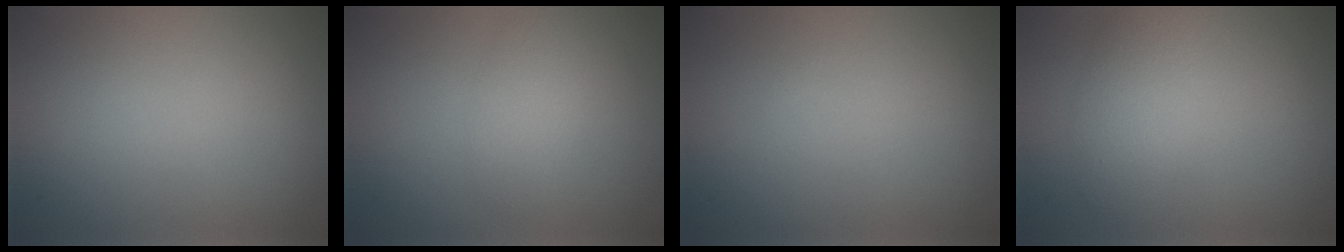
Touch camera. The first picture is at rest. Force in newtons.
{"total": 2.6, "press": 2.6, "slide": 0.2}
{"total": 0.0}
{"total": 2.8, "press": 2.8, "slide": 0.1}